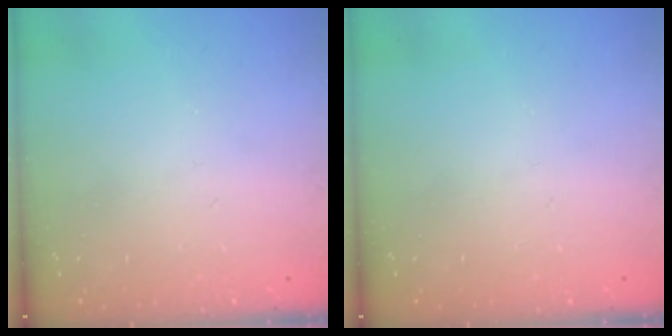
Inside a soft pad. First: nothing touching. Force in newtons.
{"total": 0.0}